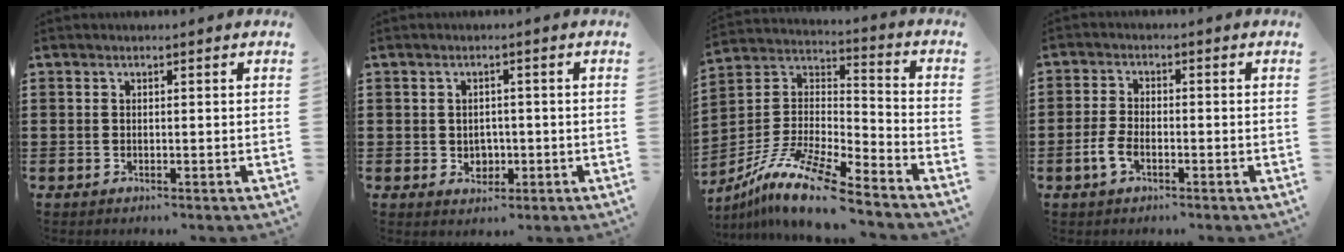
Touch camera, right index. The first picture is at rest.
{"total": 2.3, "force": [-0.4, 1.9, 1.1], "torque": [-0.019, 0.002, -0.012]}
{"total": 11.9, "force": [-9.6, 1.3, 6.9], "torque": [-0.151, 0.007, -0.192]}
{"total": 3.6, "force": [-1.8, 1.6, 2.6], "torque": [-0.066, -0.003, -0.039]}